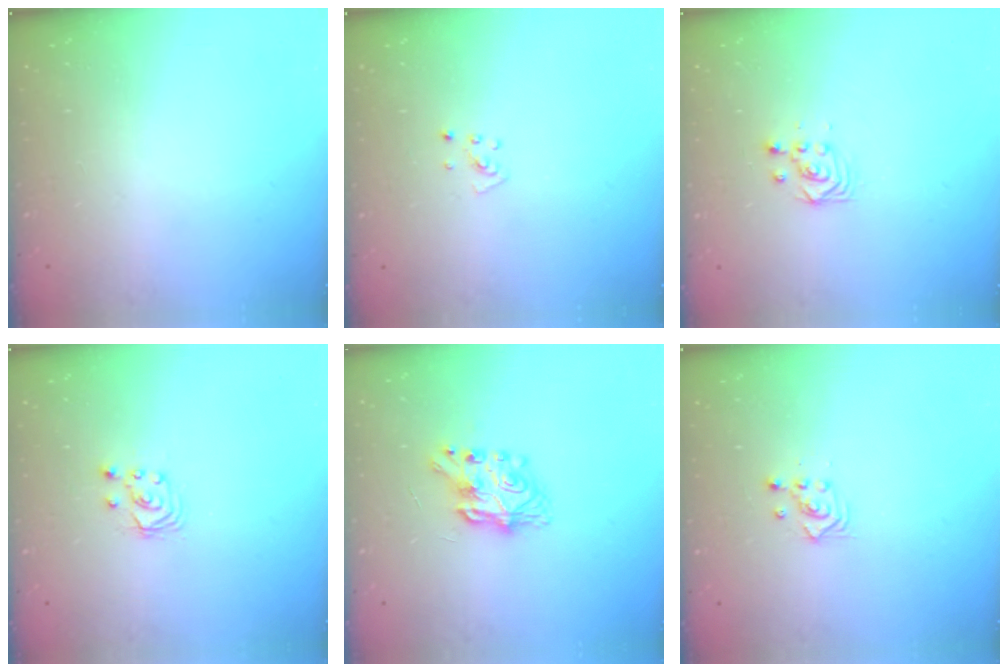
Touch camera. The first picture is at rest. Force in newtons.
{"total": 3.7, "press": 3.7, "slide": 0.4}
{"total": 3.4, "press": 3.4, "slide": 0.1}
{"total": 3.9, "press": 3.9, "slide": 0.4}
{"total": 7.9, "press": 7.9, "slide": 0.3}
{"total": 2.3, "press": 2.3, "slide": 0.3}